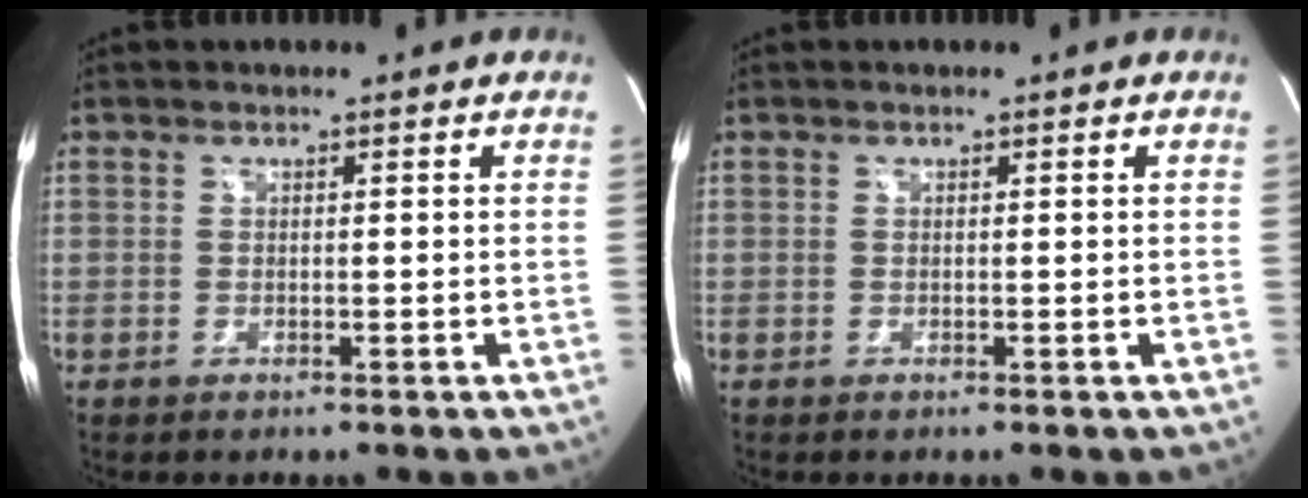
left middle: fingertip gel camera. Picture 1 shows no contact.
{"total": 0.0}